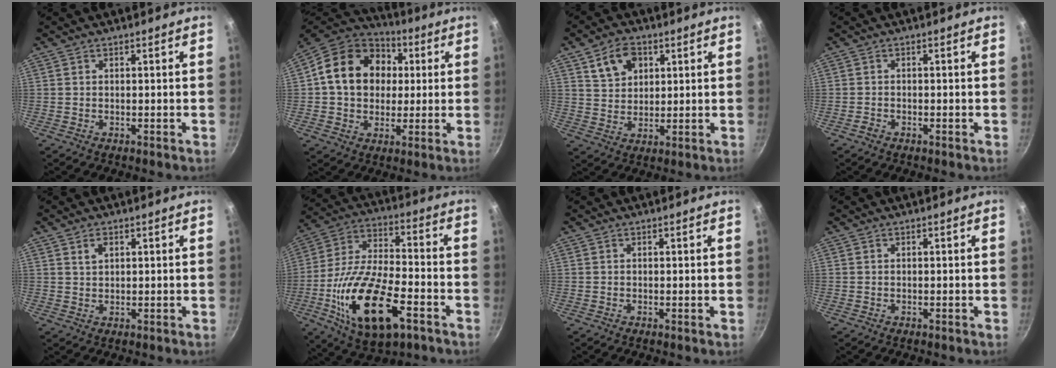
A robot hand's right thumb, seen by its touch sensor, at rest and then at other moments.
{"total": 18.4, "force": [3.2, 14.6, 10.8], "torque": [-0.160, 0.024, 0.041]}
{"total": 7.9, "force": [3.5, 5.7, 4.3], "torque": [-0.055, -0.003, 0.063]}
{"total": 1.0, "force": [-0.8, 0.4, 0.3], "torque": [-0.014, 0.006, -0.019]}
{"total": 2.2, "force": [1.1, 1.3, 1.4], "torque": [-0.017, 0.000, 0.022]}
{"total": 22.1, "force": [-8.1, 10.0, 18.0], "torque": [-0.331, 0.022, -0.144]}
{"total": 0.0}
{"total": 0.0}